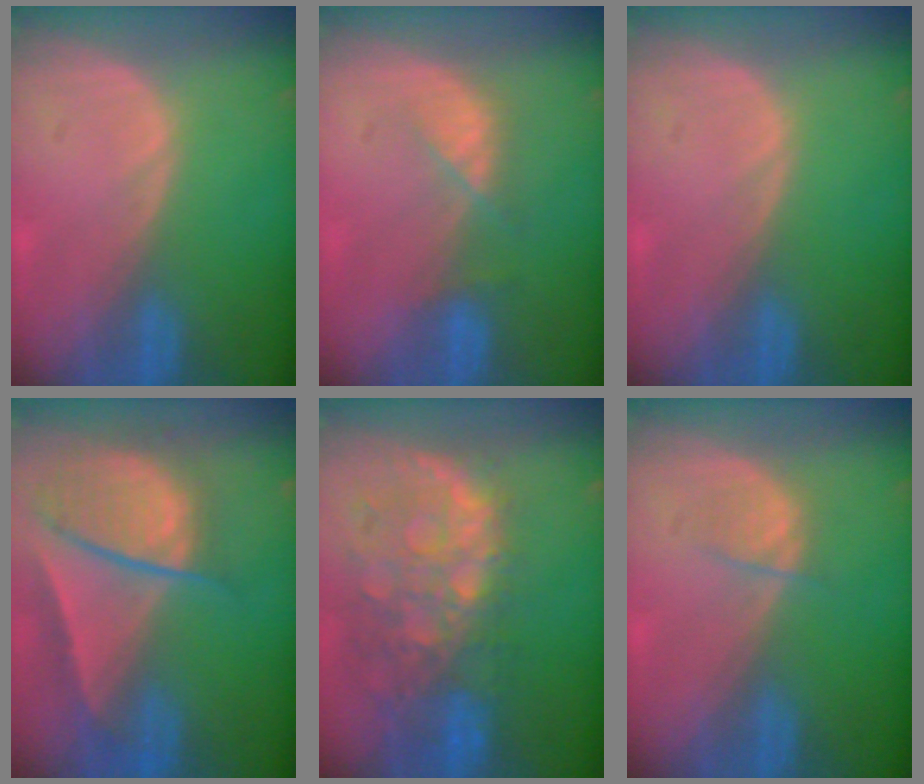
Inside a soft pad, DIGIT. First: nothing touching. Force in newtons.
{"total": 3.3, "press": 3.2, "slide": 0.7}
{"total": 0.0}
{"total": 9.4, "press": 8.1, "slide": 4.7}
{"total": 11.5, "press": 9.7, "slide": 6.2}
{"total": 1.9, "press": 1.9, "slide": 0.4}